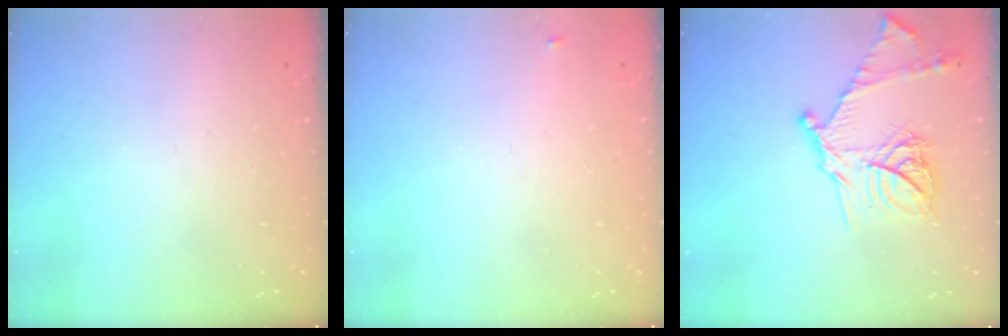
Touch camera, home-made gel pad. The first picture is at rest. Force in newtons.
{"total": 3.9, "press": 3.9, "slide": 0.5}
{"total": 18.3, "press": 18.2, "slide": 1.7}